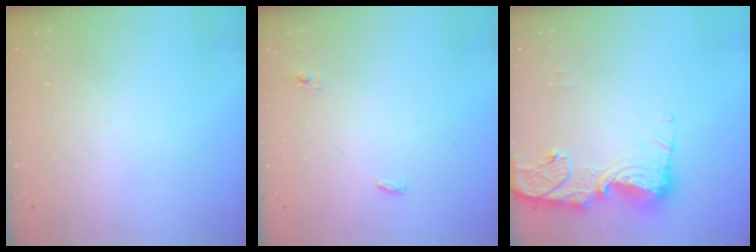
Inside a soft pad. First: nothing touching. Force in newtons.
{"total": 3.4, "press": 3.3, "slide": 0.9}
{"total": 14.0, "press": 13.9, "slide": 1.5}